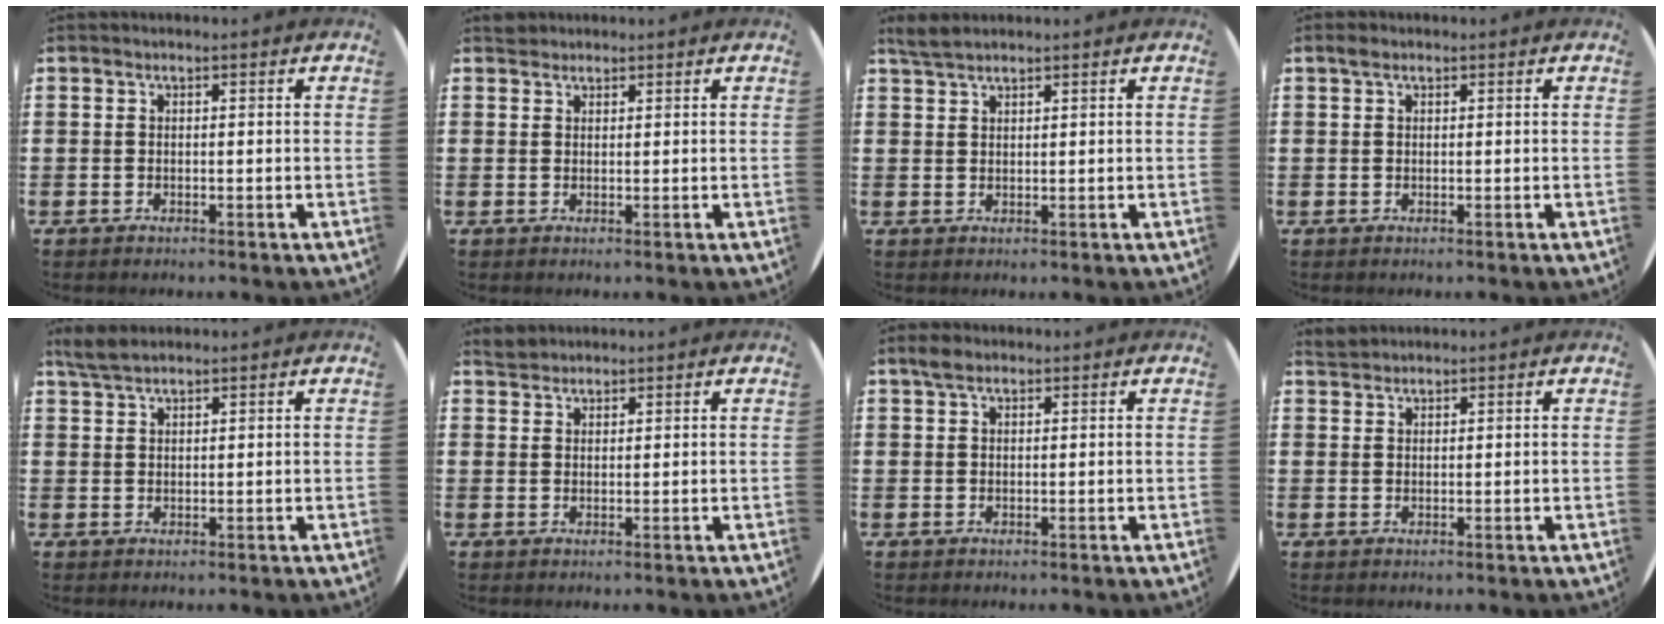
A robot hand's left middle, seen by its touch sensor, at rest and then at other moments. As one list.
[{"total": 1.2, "force": [1.1, 0.4, -0.1], "torque": [0.009, 0.000, 0.020]}, {"total": 2.2, "force": [2.0, 0.5, 0.8], "torque": [-0.018, 0.006, 0.038]}, {"total": 0.8, "force": [0.6, 0.5, 0.3], "torque": [0.002, 0.002, 0.009]}, {"total": 3.0, "force": [2.6, 0.7, 1.3], "torque": [-0.029, 0.007, 0.049]}, {"total": 1.9, "force": [1.8, 0.6, 0.0], "torque": [0.006, 0.003, 0.034]}, {"total": 1.9, "force": [1.4, 1.0, 0.7], "torque": [-0.008, 0.004, 0.025]}, {"total": 1.5, "force": [1.5, 0.3, -0.1], "torque": [-0.001, 0.004, 0.029]}]